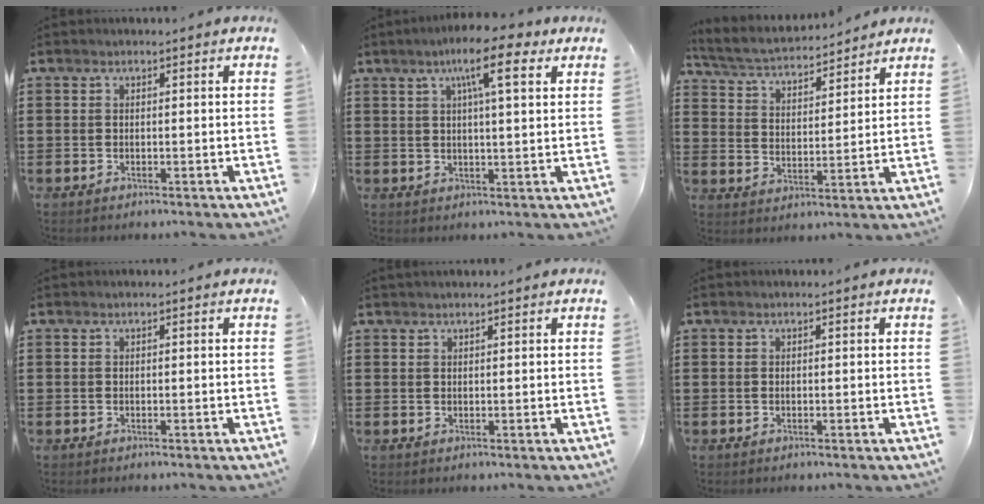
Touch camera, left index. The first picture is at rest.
{"total": 9.1, "force": [5.0, 1.7, 7.4], "torque": [-0.126, -0.005, 0.075]}
{"total": 4.1, "force": [4.0, 0.4, 1.0], "torque": [-0.042, -0.028, 0.065]}
{"total": 0.0}
{"total": 0.8, "force": [0.7, 0.1, 0.2], "torque": [-0.006, 0.000, 0.014]}
{"total": 0.0}